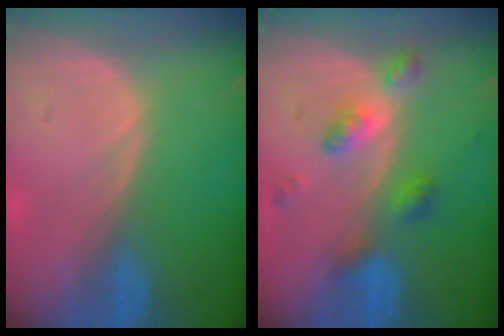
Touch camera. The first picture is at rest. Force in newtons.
{"total": 5.2, "press": 5.2, "slide": 0.1}